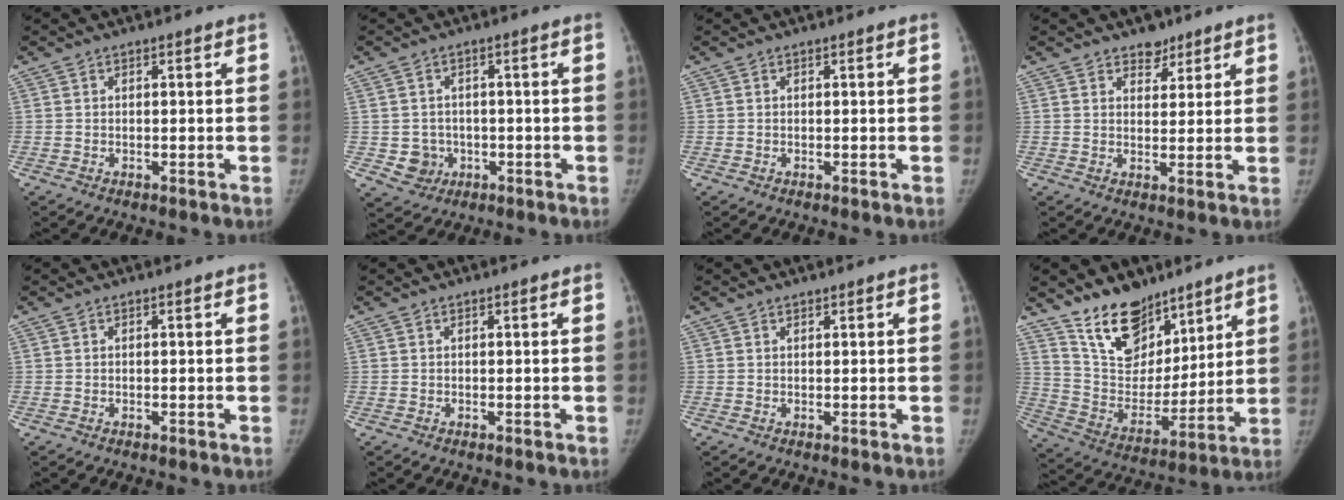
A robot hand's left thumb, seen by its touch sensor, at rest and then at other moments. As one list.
[{"total": 4.6, "force": [-0.9, 4.4, 1.1], "torque": [0.007, 0.007, -0.006]}, {"total": 0.0}, {"total": 3.9, "force": [2.9, 2.4, 1.0], "torque": [0.011, -0.019, 0.044]}, {"total": 0.0}, {"total": 0.0}, {"total": 0.5, "force": [0.5, 0.2, 0.0], "torque": [-0.002, -0.004, 0.007]}, {"total": 16.2, "force": [11.9, 8.8, 6.7], "torque": [-0.064, -0.077, 0.222]}]